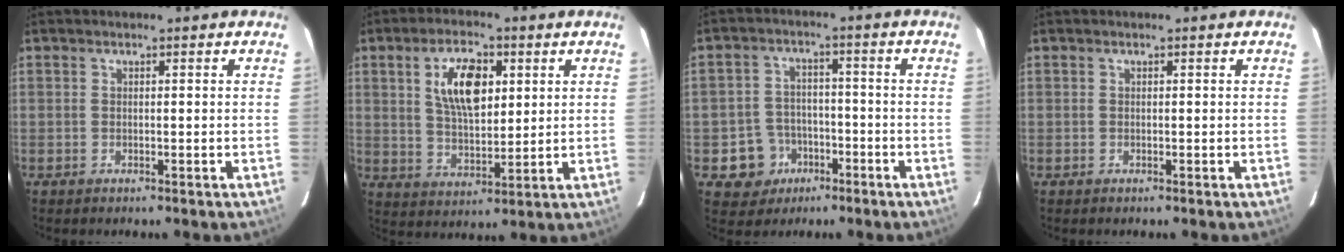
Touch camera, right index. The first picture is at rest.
{"total": 10.5, "force": [3.5, 5.0, 8.6], "torque": [-0.158, 0.011, 0.067]}
{"total": 7.7, "force": [-3.6, 6.7, 0.9], "torque": [-0.038, 0.026, -0.046]}
{"total": 0.0}